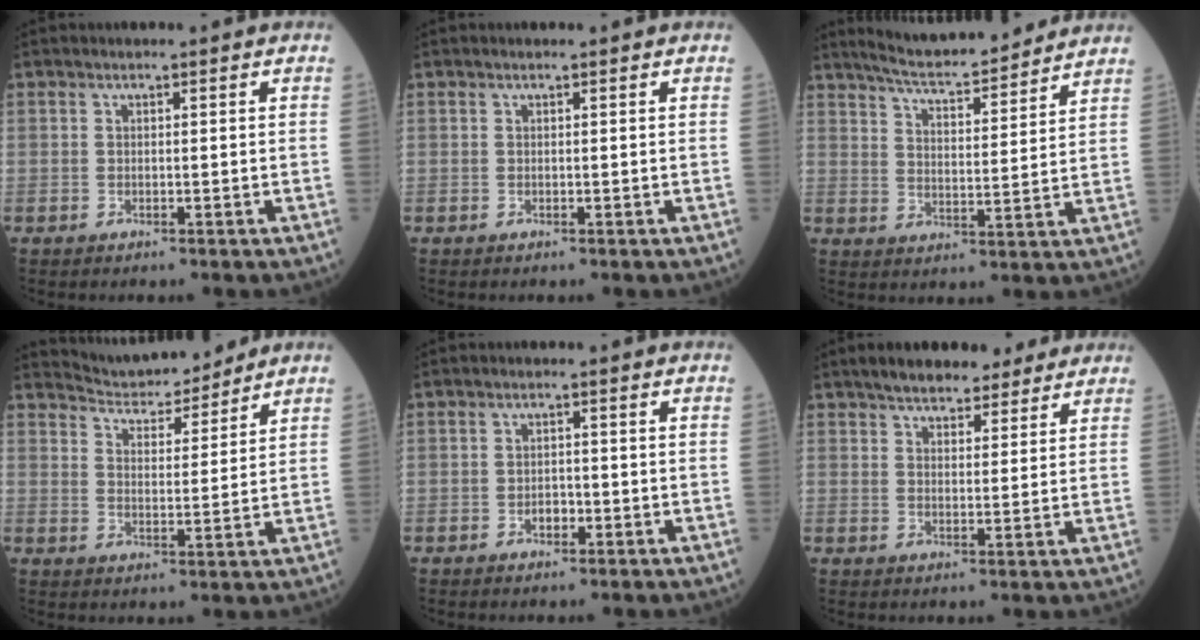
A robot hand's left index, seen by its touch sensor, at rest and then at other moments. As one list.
[{"total": 0.0}, {"total": 13.7, "force": [12.6, 1.0, 5.3], "torque": [-0.091, 0.007, 0.189]}, {"total": 9.6, "force": [9.2, 1.2, 2.1], "torque": [-0.043, 0.009, 0.153]}, {"total": 1.7, "force": [-0.9, 1.0, 1.0], "torque": [-0.013, 0.004, -0.013]}, {"total": 10.2, "force": [8.4, 3.7, 4.5], "torque": [-0.055, 0.022, 0.122]}]